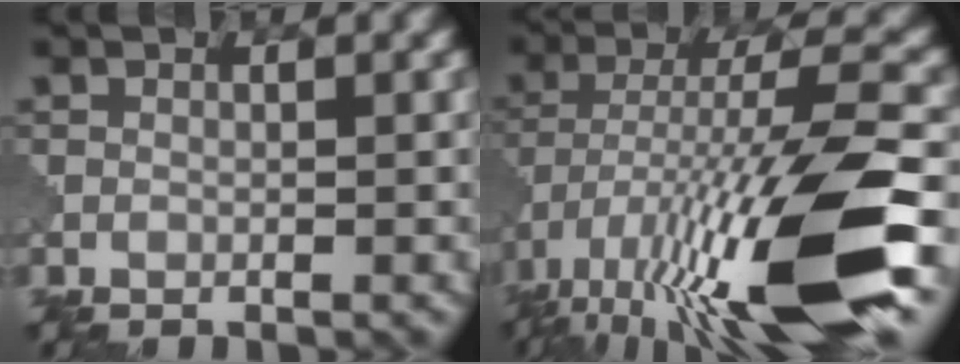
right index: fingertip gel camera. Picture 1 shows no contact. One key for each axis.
{"total": 14.8, "fx": -7.3, "fy": 3.1, "fz": 12.5, "tx": -0.234, "ty": 0.002, "tz": -0.124}